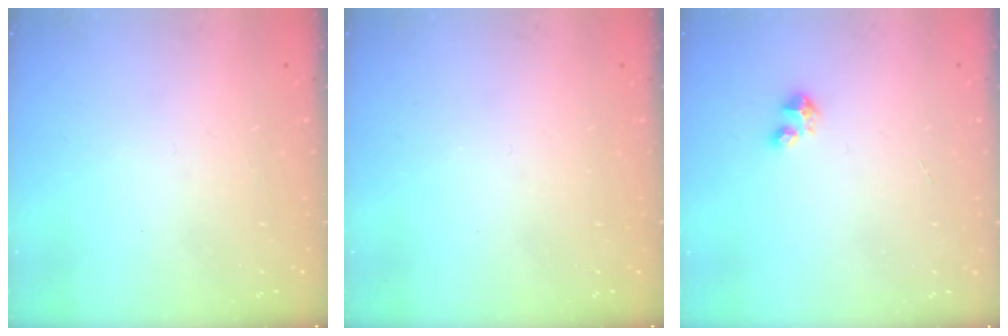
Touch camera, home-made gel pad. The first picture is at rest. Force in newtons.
{"total": 0.0}
{"total": 3.3, "press": 3.3, "slide": 0.2}